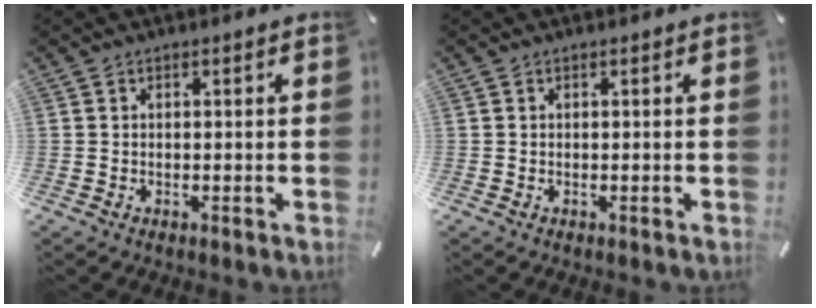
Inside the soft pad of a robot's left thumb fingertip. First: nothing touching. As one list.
[{"total": 0.0}]